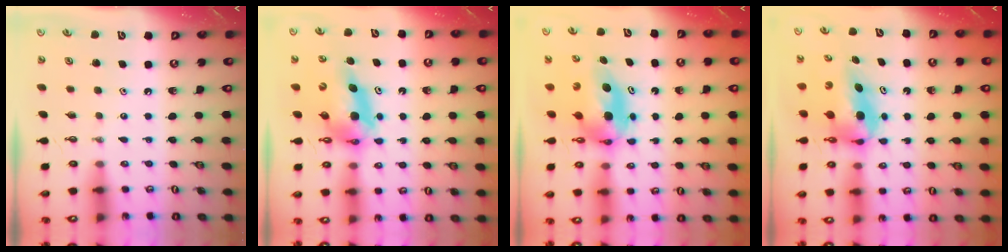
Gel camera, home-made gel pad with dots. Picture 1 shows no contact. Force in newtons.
{"total": 11.2, "press": 11.1, "slide": 1.1}
{"total": 6.7, "press": 6.7, "slide": 1.0}
{"total": 7.4, "press": 6.9, "slide": 2.5}